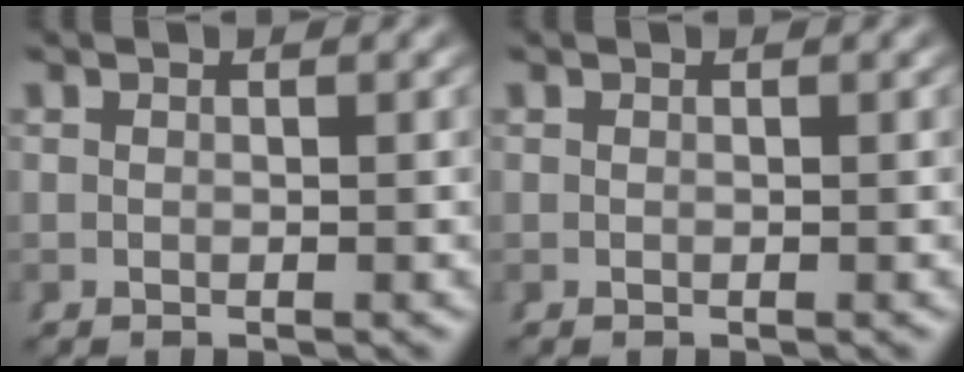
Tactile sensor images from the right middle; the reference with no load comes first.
{"total": 0.0}